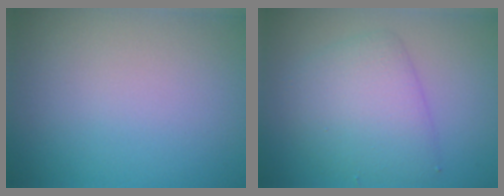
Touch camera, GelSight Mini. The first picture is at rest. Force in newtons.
{"total": 5.1, "press": 5.1, "slide": 0.1}